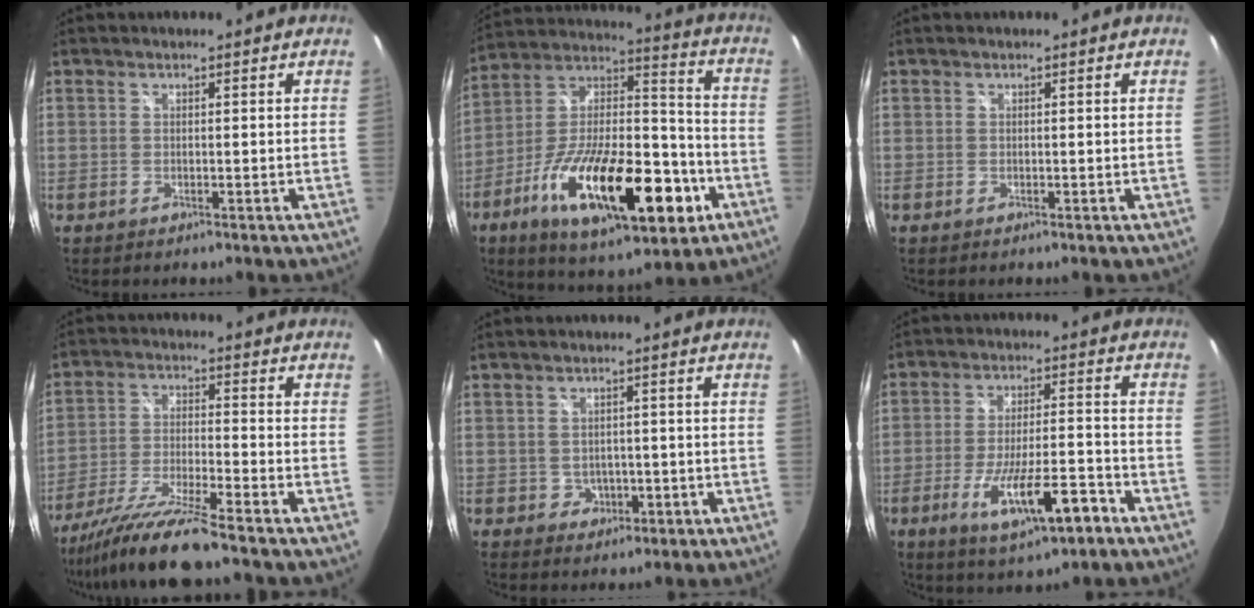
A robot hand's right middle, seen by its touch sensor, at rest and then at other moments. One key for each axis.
{"total": 26.6, "fx": -10.9, "fy": 10.6, "fz": 21.9, "tx": -0.373, "ty": -0.016, "tz": -0.172}
{"total": 0.0}
{"total": 12.0, "fx": -10.2, "fy": -1.1, "fz": 6.1, "tx": -0.126, "ty": -0.019, "tz": -0.189}
{"total": 3.3, "fx": -0.8, "fy": 3.0, "fz": 1.0, "tx": -0.024, "ty": 0.004, "tz": 0.000}
{"total": 12.7, "fx": -6.6, "fy": 3.1, "fz": 10.3, "tx": -0.195, "ty": -0.020, "tz": -0.103}